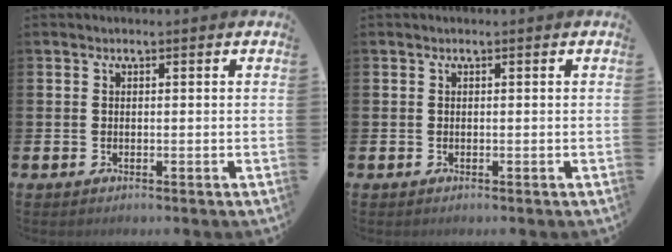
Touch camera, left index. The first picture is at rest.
{"total": 0.0}